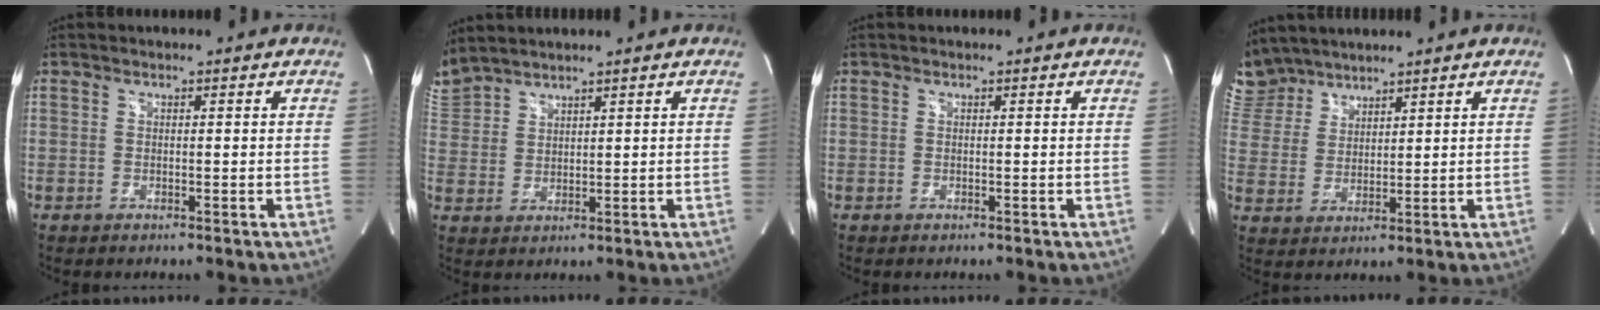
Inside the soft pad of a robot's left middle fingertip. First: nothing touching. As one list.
[{"total": 6.2, "force": [6.0, 0.7, 1.5], "torque": [-0.049, 0.020, 0.129]}, {"total": 0.0}, {"total": 7.9, "force": [7.3, 2.9, 0.2], "torque": [-0.012, 0.013, 0.160]}]